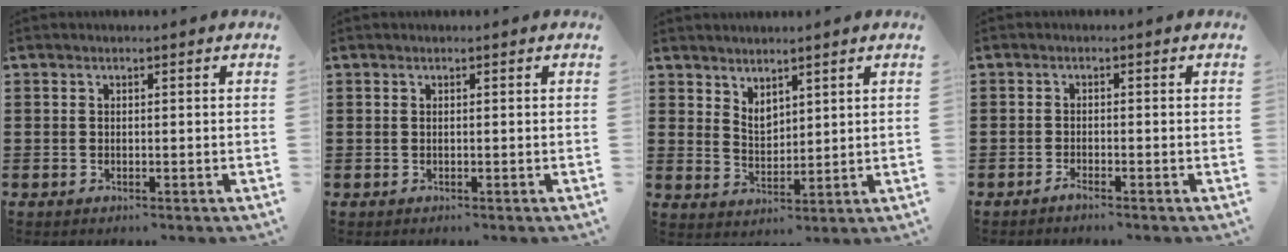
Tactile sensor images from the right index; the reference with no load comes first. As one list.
[{"total": 0.0}, {"total": 3.0, "force": [2.6, 1.4, 0.6], "torque": [-0.021, -0.002, 0.050]}, {"total": 0.9, "force": [-0.8, 0.0, 0.4], "torque": [-0.008, -0.002, -0.016]}]